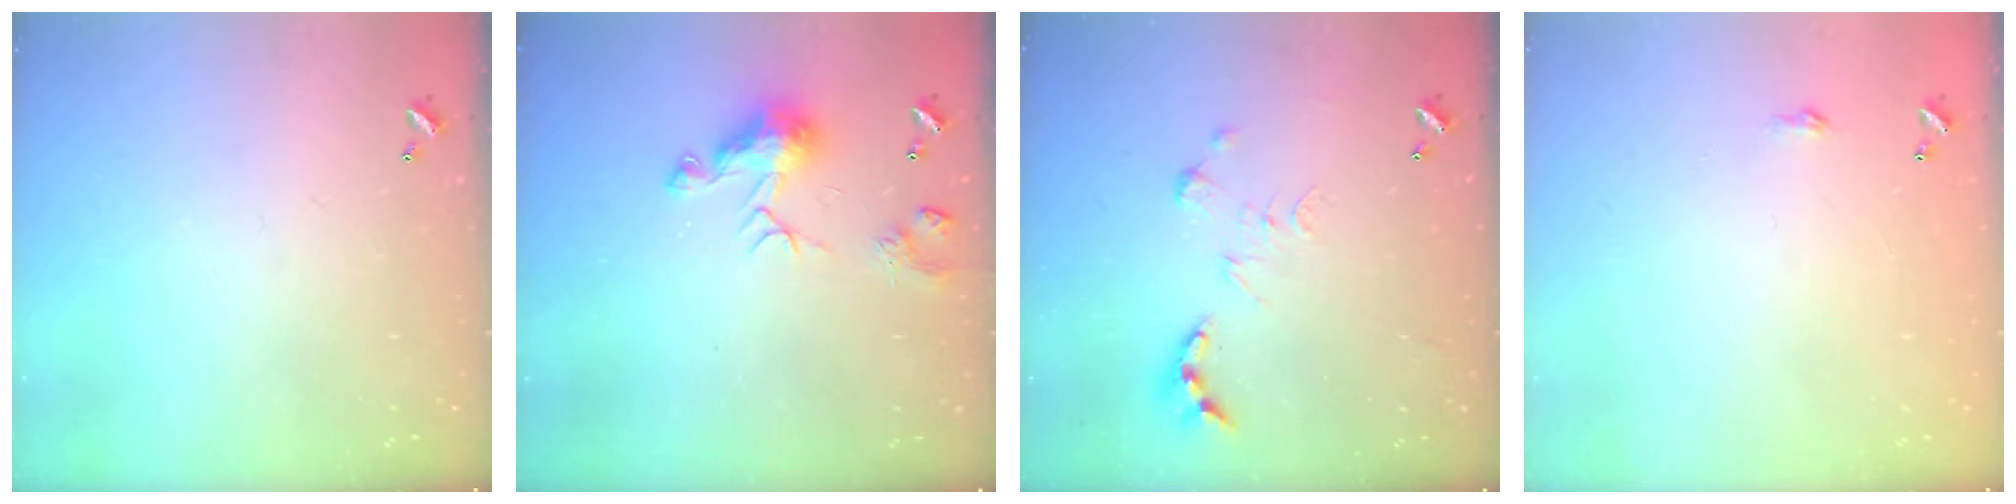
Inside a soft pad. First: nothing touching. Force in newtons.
{"total": 7.8, "press": 7.7, "slide": 0.7}
{"total": 0.0}
{"total": 1.8, "press": 1.8, "slide": 0.3}